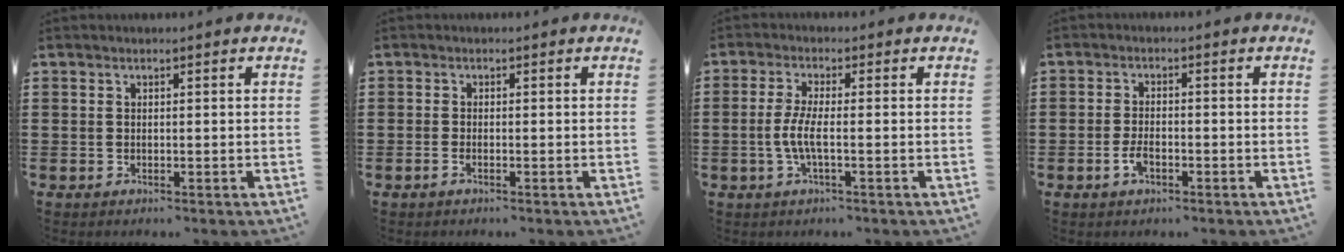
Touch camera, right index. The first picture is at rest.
{"total": 0.8, "force": [-0.5, 0.1, 0.6], "torque": [-0.013, -0.004, -0.008]}
{"total": 4.5, "force": [-1.1, 0.9, 4.3], "torque": [-0.104, -0.006, -0.031]}
{"total": 3.0, "force": [-1.3, 1.4, 2.4], "torque": [-0.057, -0.002, -0.028]}